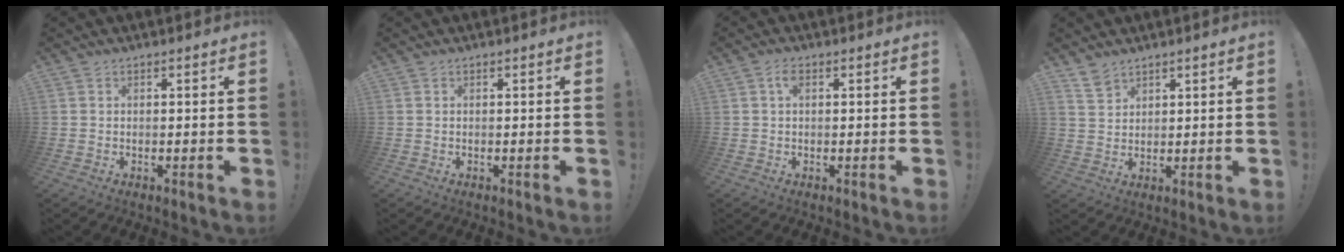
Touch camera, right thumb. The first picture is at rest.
{"total": 0.0}
{"total": 2.4, "force": [0.8, 1.2, 2.0], "torque": [-0.034, 0.002, 0.011]}
{"total": 4.8, "force": [3.8, 2.4, 1.4], "torque": [-0.019, -0.024, 0.074]}